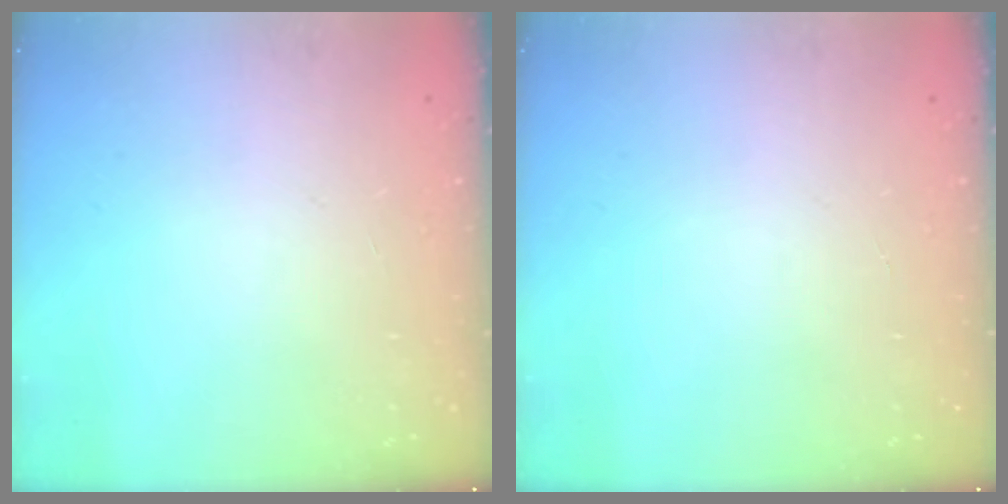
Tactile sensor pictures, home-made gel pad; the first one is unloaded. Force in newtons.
{"total": 0.0}